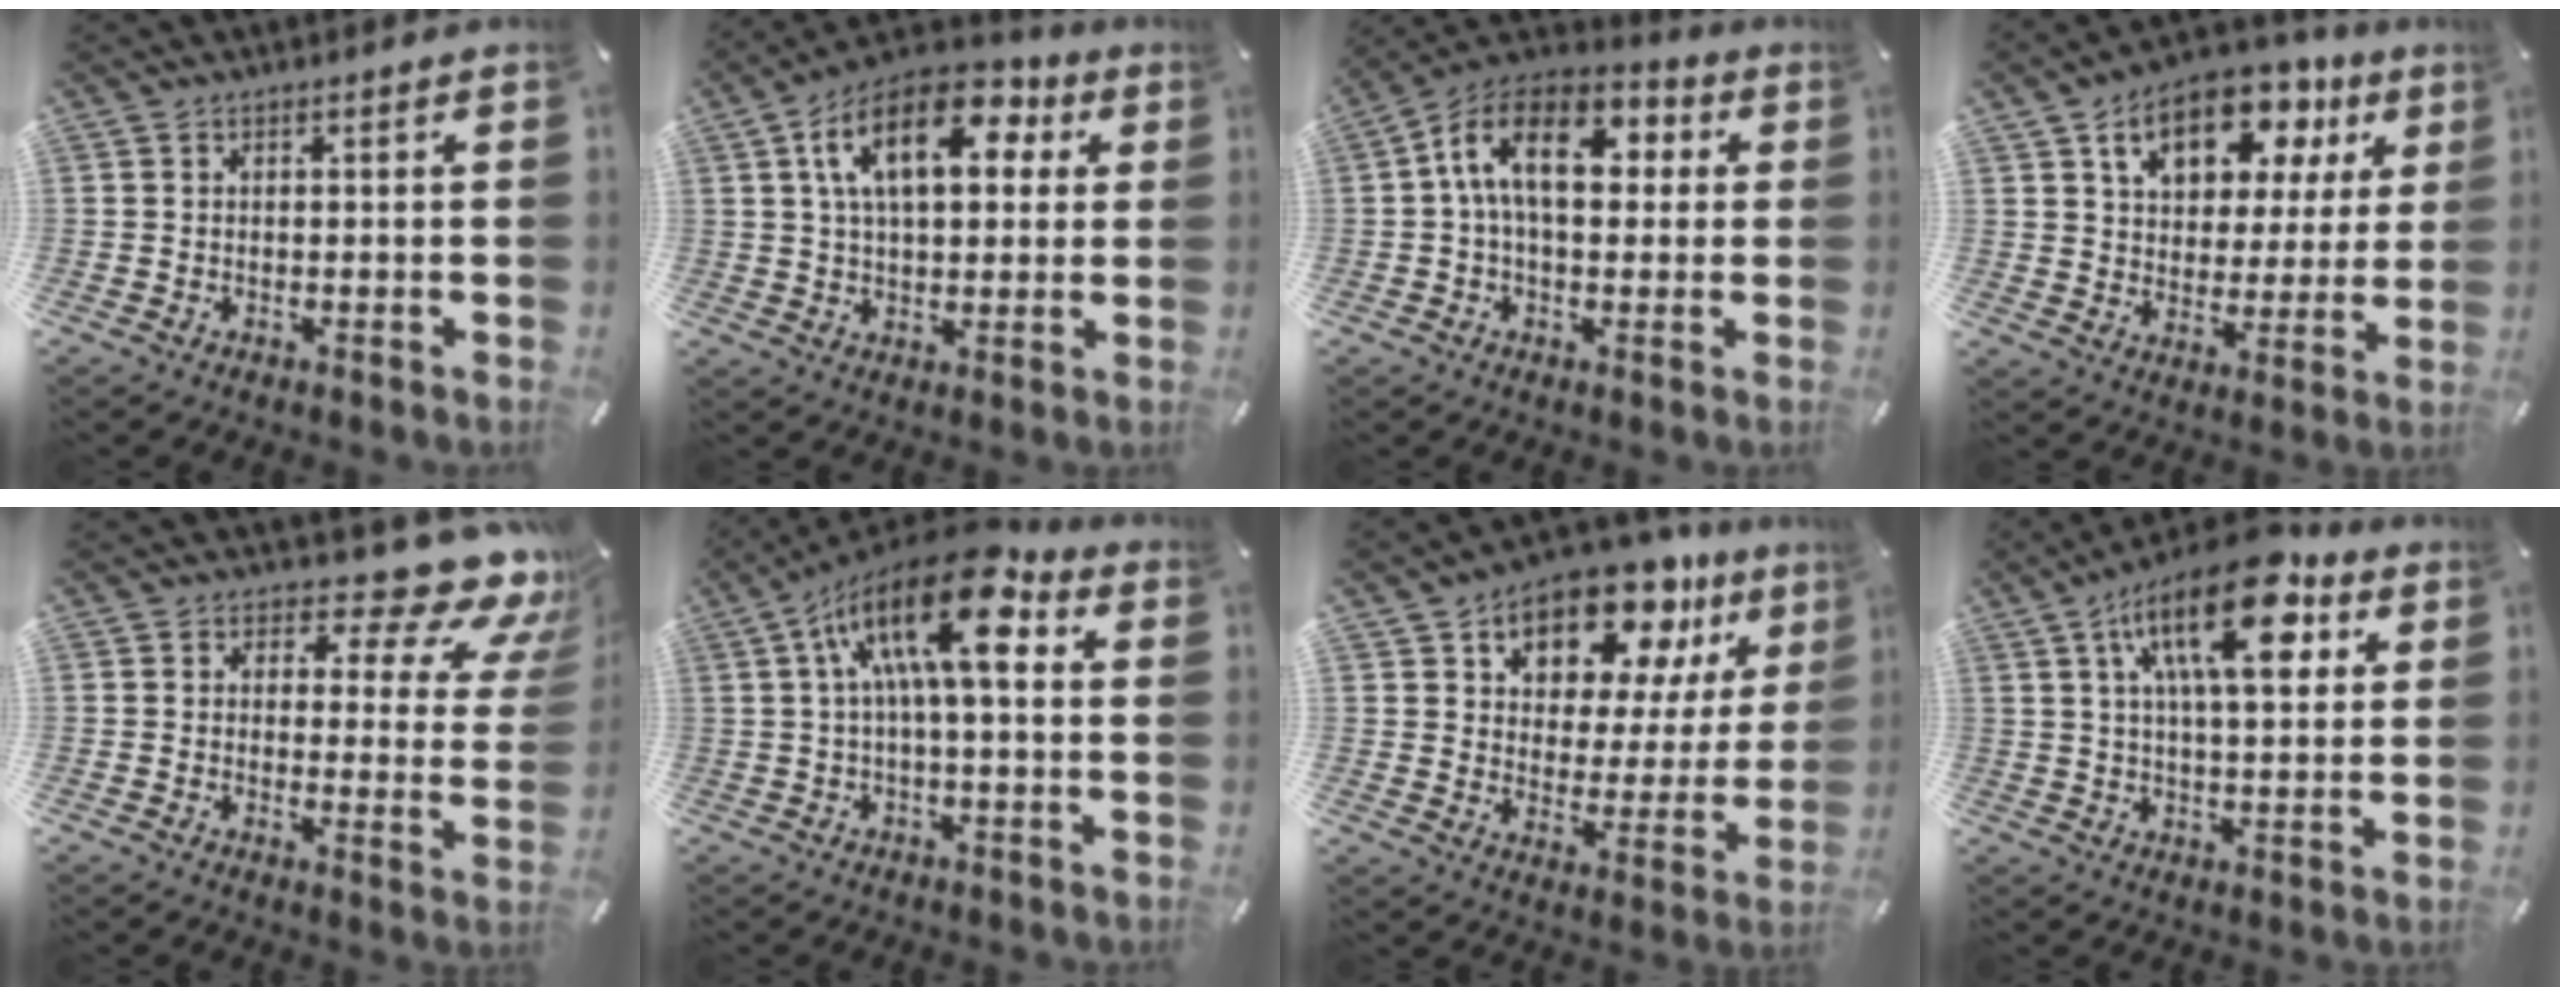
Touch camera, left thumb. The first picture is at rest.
{"total": 16.9, "force": [6.0, 9.2, 12.8], "torque": [-0.224, -0.005, 0.099]}
{"total": 14.7, "force": [2.7, 8.8, 11.4], "torque": [-0.208, 0.001, 0.047]}
{"total": 15.5, "force": [8.4, 10.0, 8.4], "torque": [-0.130, -0.035, 0.146]}
{"total": 12.3, "force": [8.6, 4.6, 7.5], "torque": [-0.098, -0.074, 0.143]}
{"total": 17.4, "force": [5.2, 6.1, 15.5], "torque": [-0.287, -0.027, 0.080]}
{"total": 15.1, "force": [10.9, 8.1, 6.5], "torque": [-0.110, -0.080, 0.192]}
{"total": 19.3, "force": [8.4, 8.1, 15.4], "torque": [-0.250, -0.021, 0.132]}